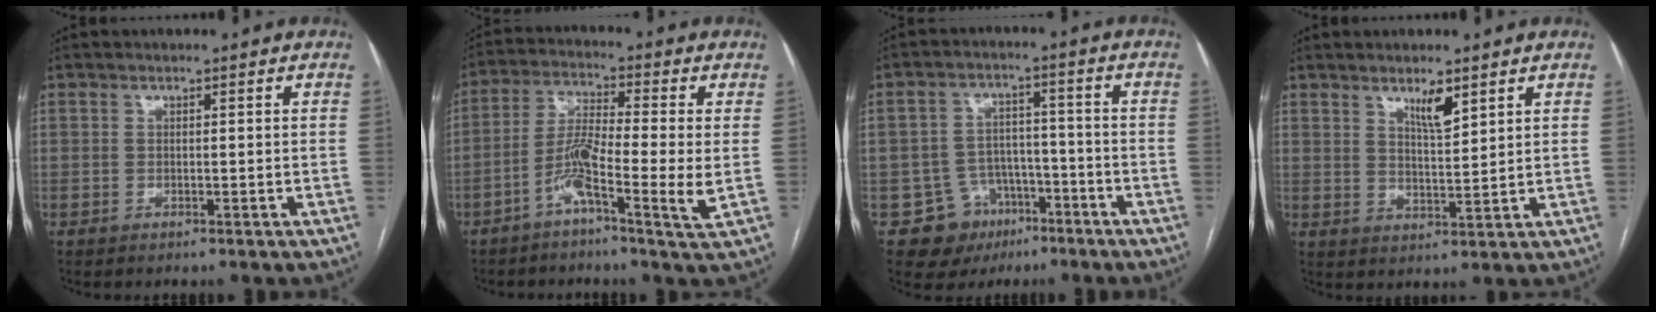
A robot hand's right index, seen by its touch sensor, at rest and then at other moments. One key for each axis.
{"total": 8.6, "fx": -2.7, "fy": 0.0, "fz": 8.1, "tx": -0.160, "ty": 0.005, "tz": -0.059}
{"total": 8.6, "fx": -4.6, "fy": 7.1, "fz": 1.2, "tx": -0.015, "ty": 0.021, "tz": -0.060}
{"total": 4.1, "fx": 2.8, "fy": 0.7, "fz": 3.0, "tx": -0.056, "ty": -0.006, "tz": 0.052}